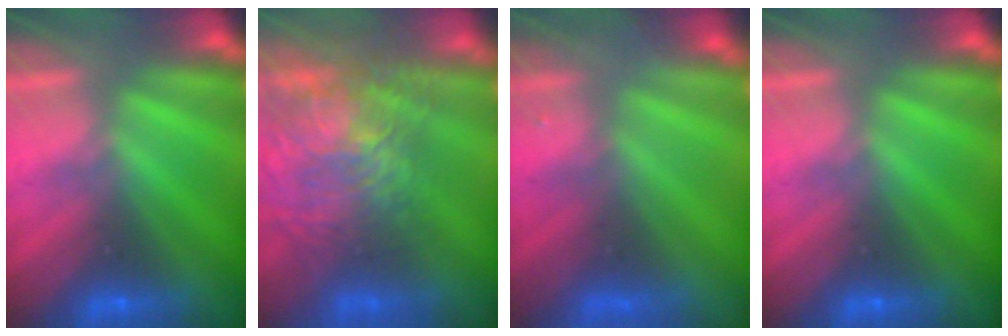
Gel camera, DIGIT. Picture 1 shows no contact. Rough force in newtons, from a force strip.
{"total": 7.8}
{"total": 8.2}
{"total": 0.0}